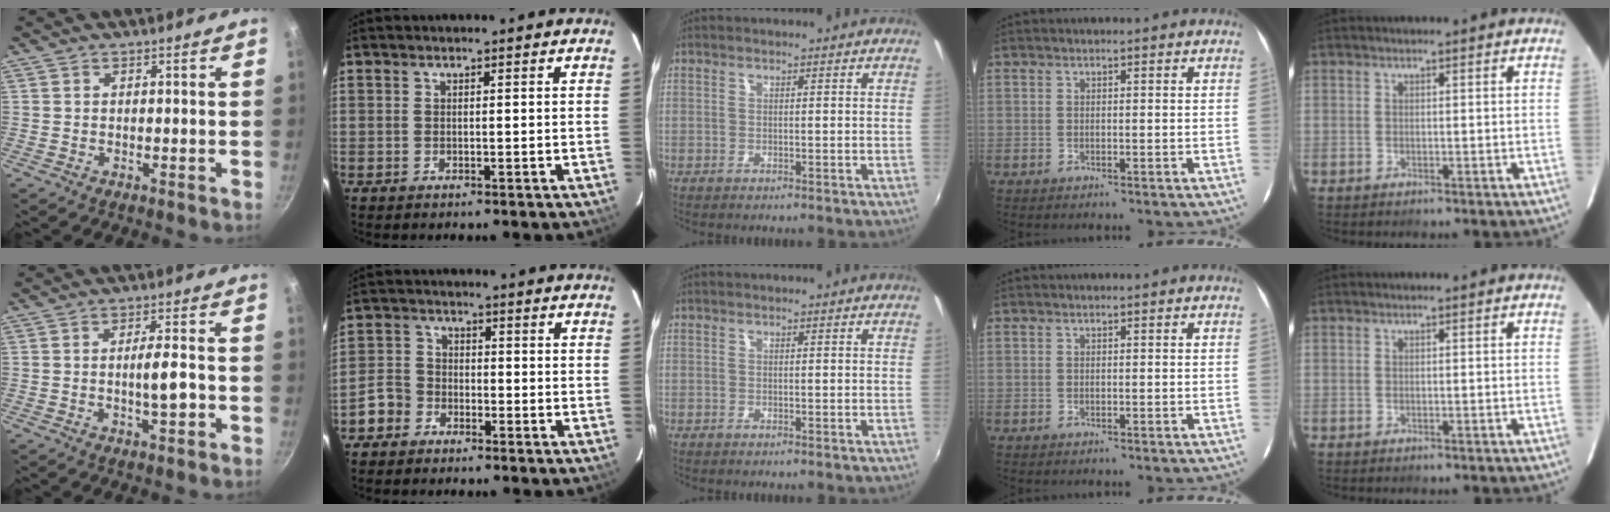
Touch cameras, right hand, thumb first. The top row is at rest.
{"thumb": {"total": 5.2, "force": [-1.2, 1.2, 4.9], "torque": [-0.072, 0.012, -0.021]}, "index": {"total": 4.4, "force": [-2.5, 3.5, 0.9], "torque": [-0.023, 0.015, -0.054]}}